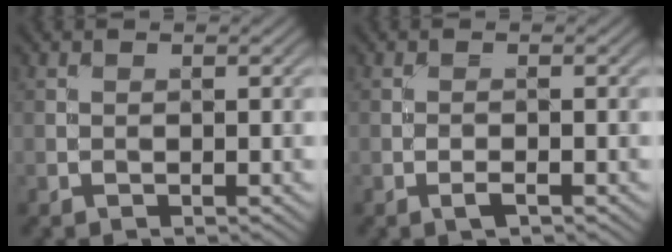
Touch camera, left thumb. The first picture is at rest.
{"total": 1.2, "force": [-0.6, 0.3, 0.9], "torque": [-0.020, 0.001, -0.014]}